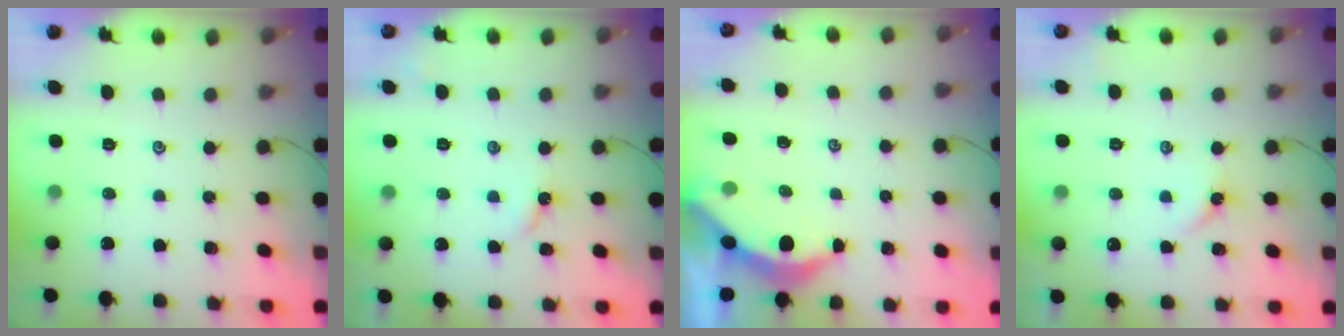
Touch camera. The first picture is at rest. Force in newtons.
{"total": 2.7, "press": 2.7, "slide": 0.4}
{"total": 3.8, "press": 3.7, "slide": 0.5}
{"total": 4.0, "press": 3.9, "slide": 0.5}